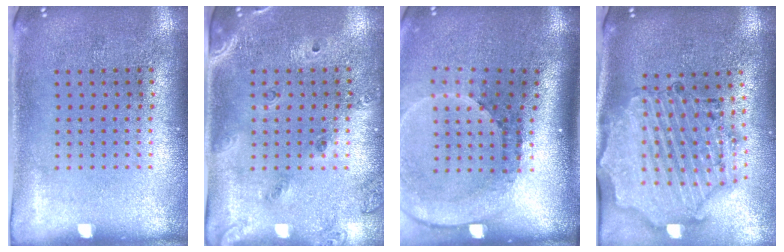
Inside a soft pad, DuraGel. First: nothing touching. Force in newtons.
{"total": 1.5, "press": 1.3, "slide": 0.7}
{"total": 2.7, "press": 1.8, "slide": 1.9}
{"total": 2.2, "press": 2.1, "slide": 0.6}